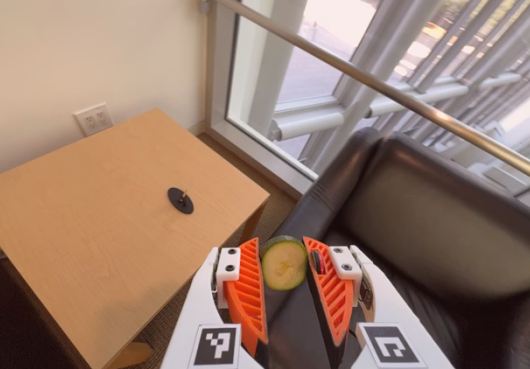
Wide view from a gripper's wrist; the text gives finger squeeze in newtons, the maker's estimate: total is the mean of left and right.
{"total": 7.8, "left": 7.6, "right": 8.0}